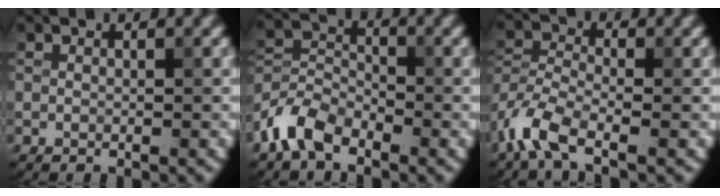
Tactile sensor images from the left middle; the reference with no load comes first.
{"total": 4.8, "force": [-3.4, 2.5, 2.3], "torque": [-0.048, 0.004, -0.080]}
{"total": 4.9, "force": [-3.1, 1.9, 3.2], "torque": [-0.075, -0.005, -0.078]}